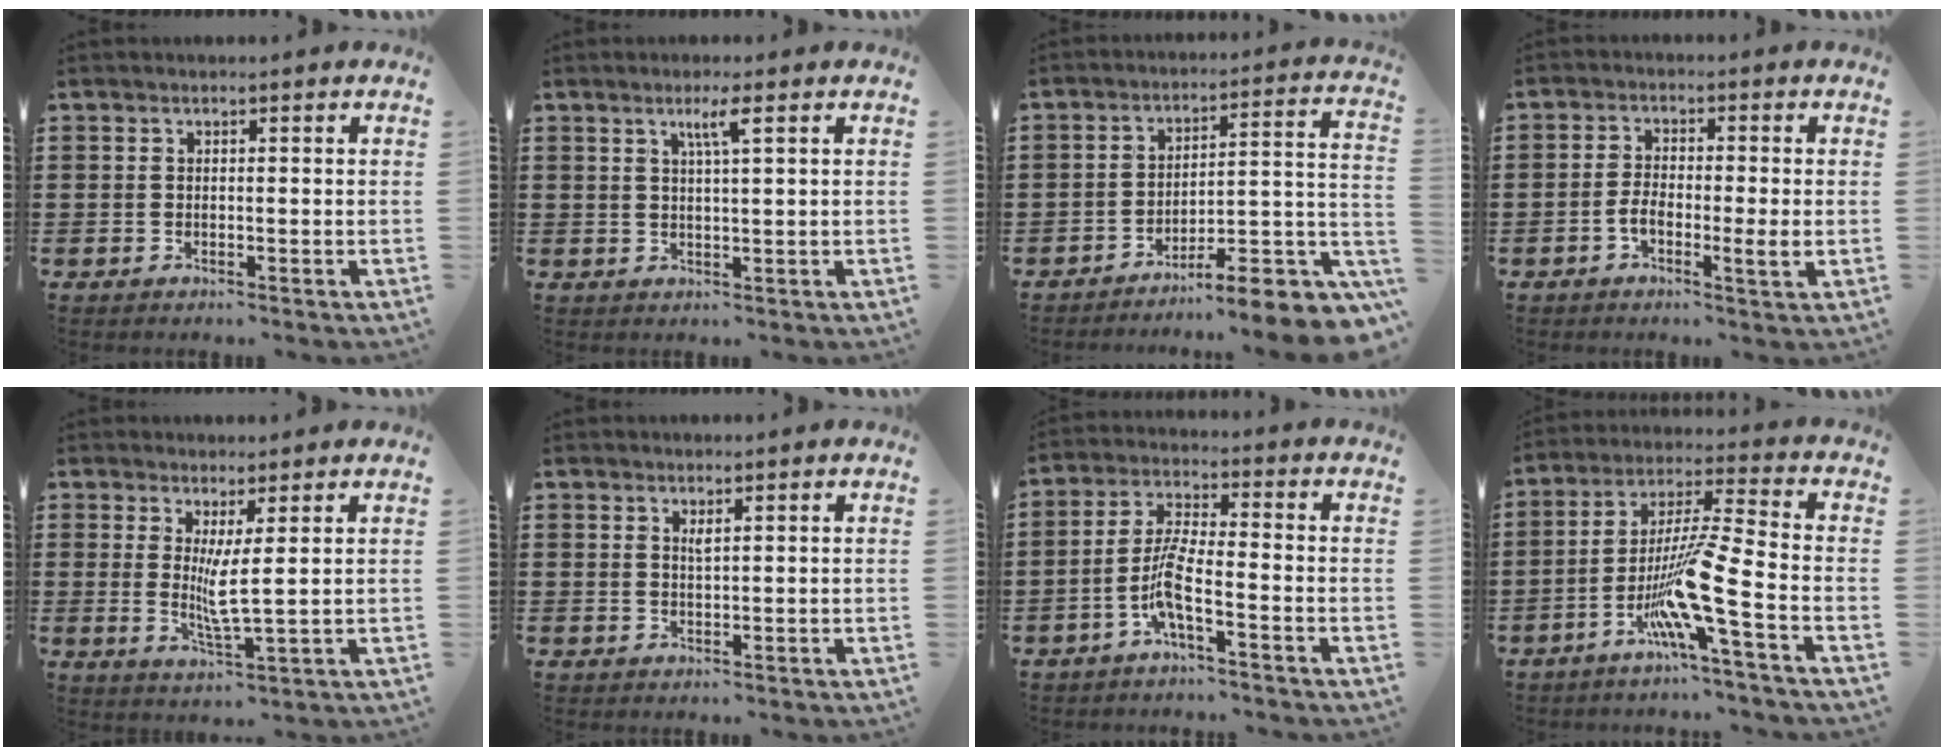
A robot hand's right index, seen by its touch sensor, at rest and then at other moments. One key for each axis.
{"total": 3.1, "fx": 1.4, "fy": 0.0, "fz": 2.8, "tx": -0.060, "ty": 0.000, "tz": 0.021}
{"total": 7.9, "fx": -6.2, "fy": 1.3, "fz": 4.8, "tx": -0.059, "ty": -0.004, "tz": -0.117}
{"total": 4.8, "fx": -1.3, "fy": 1.3, "fz": 4.4, "tx": -0.091, "ty": -0.003, "tz": -0.028}
{"total": 4.4, "fx": 1.4, "fy": 0.2, "fz": 4.2, "tx": -0.082, "ty": -0.009, "tz": 0.025}
{"total": 1.0, "fx": 0.6, "fy": 0.2, "fz": 0.8, "tx": -0.018, "ty": 0.001, "tz": 0.010}
{"total": 6.1, "fx": -3.1, "fy": 0.7, "fz": 5.2, "tx": -0.124, "ty": -0.010, "tz": -0.064}
{"total": 11.6, "fx": -5.0, "fy": 0.4, "fz": 10.5, "tx": -0.210, "ty": -0.009, "tz": -0.101}